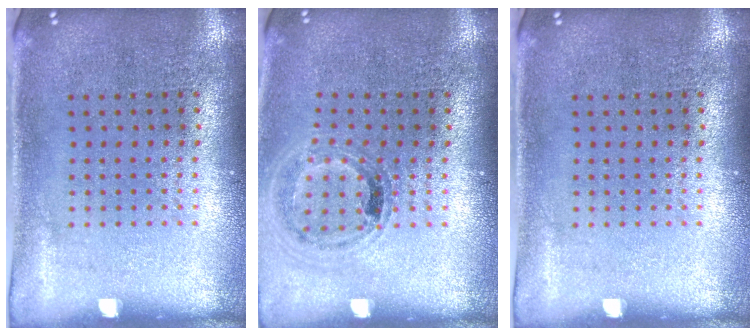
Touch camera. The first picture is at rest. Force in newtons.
{"total": 0.9, "press": 0.9, "slide": 0.1}
{"total": 0.0}